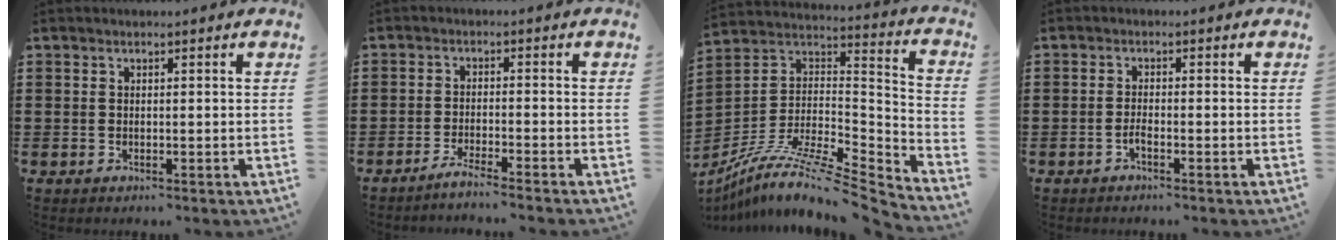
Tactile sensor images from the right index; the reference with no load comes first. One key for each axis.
{"total": 2.6, "fx": -2.4, "fy": -0.6, "fz": 0.7, "tx": -0.013, "ty": -0.001, "tz": -0.046}
{"total": 10.1, "fx": -8.0, "fy": 1.1, "fz": 6.1, "tx": -0.114, "ty": -0.003, "tz": -0.159}
{"total": 1.6, "fx": -1.0, "fy": 0.2, "fz": 1.2, "tx": -0.030, "ty": -0.006, "tz": -0.020}